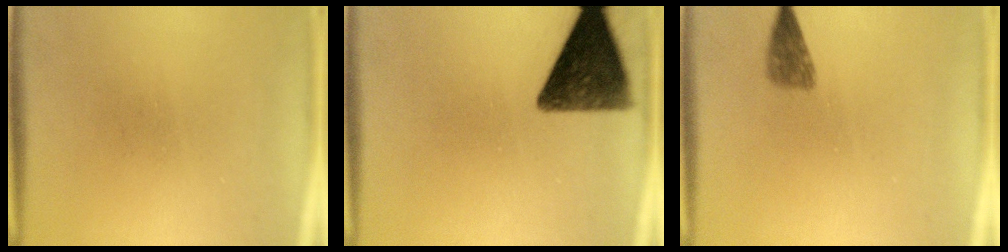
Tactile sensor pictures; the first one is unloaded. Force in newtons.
{"total": 12.0}
{"total": 2.4}